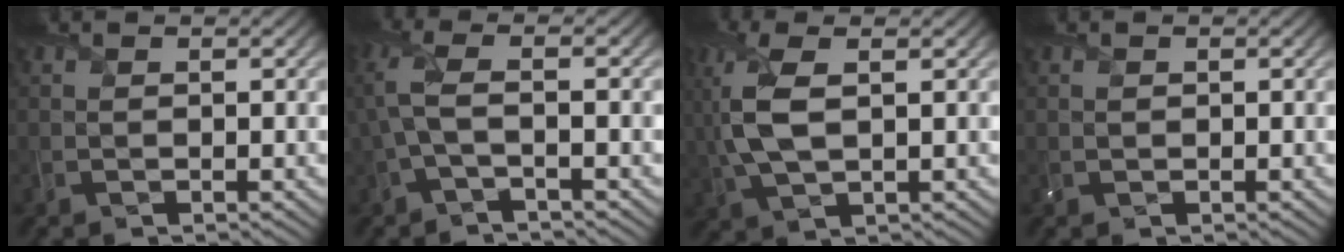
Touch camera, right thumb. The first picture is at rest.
{"total": 4.5, "force": [-0.2, 1.1, 4.3], "torque": [-0.109, 0.004, -0.011]}
{"total": 7.9, "force": [0.8, 3.4, 7.1], "torque": [-0.186, 0.003, 0.016]}
{"total": 0.0}